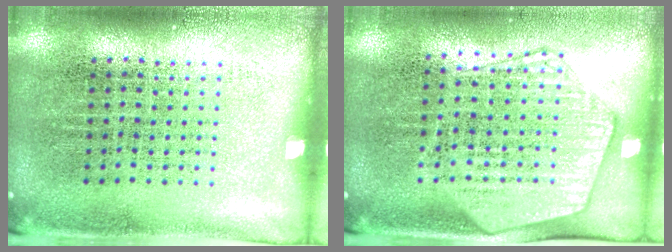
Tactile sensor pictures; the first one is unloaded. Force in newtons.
{"total": 2.1, "press": 1.9, "slide": 0.8}